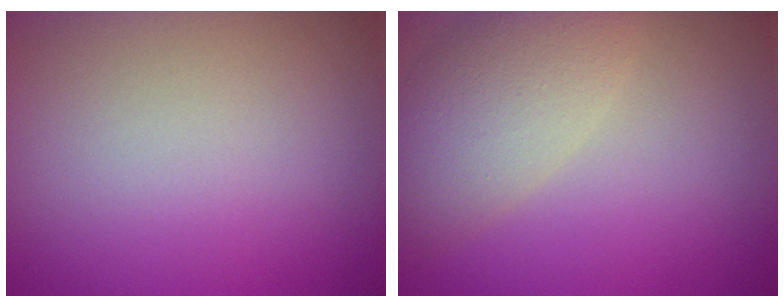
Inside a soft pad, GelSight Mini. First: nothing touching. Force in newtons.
{"total": 5.3, "press": 5.3, "slide": 0.5}